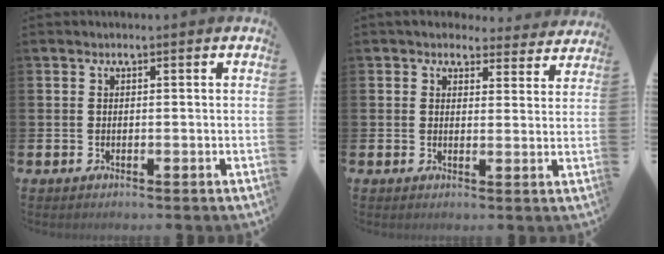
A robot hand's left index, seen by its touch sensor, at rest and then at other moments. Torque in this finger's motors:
{"motor_torque": [1.02, -1.12, 0.43, 0.03]}